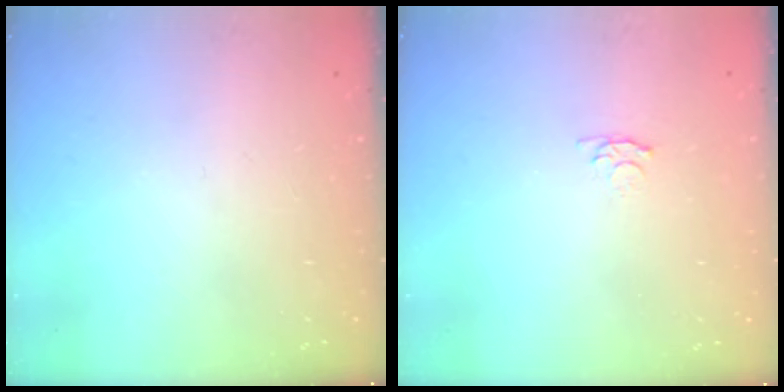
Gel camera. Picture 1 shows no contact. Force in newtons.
{"total": 3.0, "press": 3.0, "slide": 0.5}